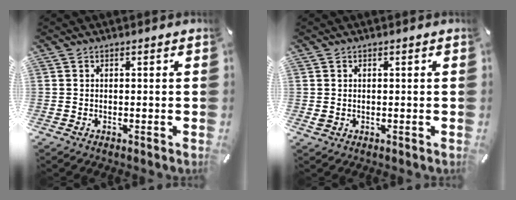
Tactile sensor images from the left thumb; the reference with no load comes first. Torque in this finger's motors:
{"motor_torque": [0.37, 0.61, 0.09, -0.03, 0.04]}